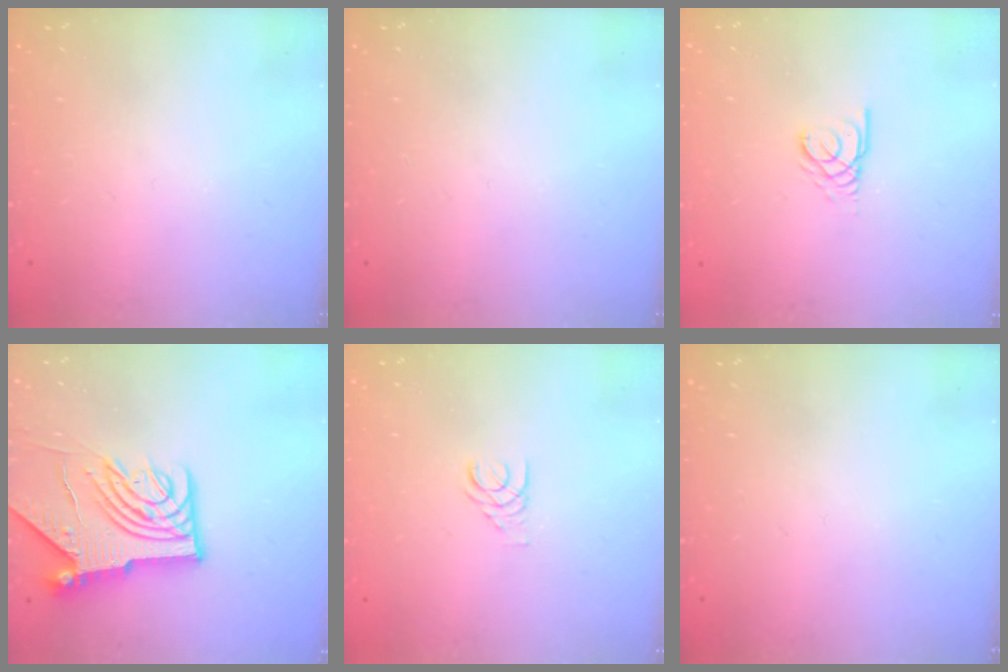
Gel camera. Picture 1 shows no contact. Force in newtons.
{"total": 0.0}
{"total": 2.2, "press": 2.2, "slide": 0.2}
{"total": 12.2, "press": 12.1, "slide": 1.5}
{"total": 1.4, "press": 1.4, "slide": 0.2}
{"total": 0.0}